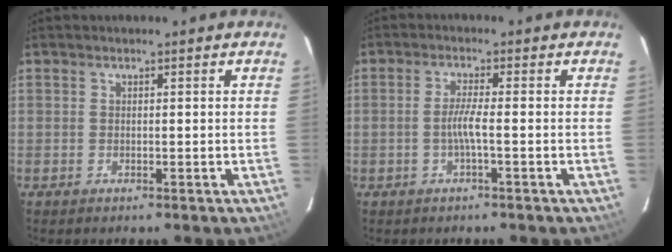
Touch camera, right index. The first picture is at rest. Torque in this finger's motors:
{"motor_torque": [0.58, -0.08, 0.37, 0.09]}